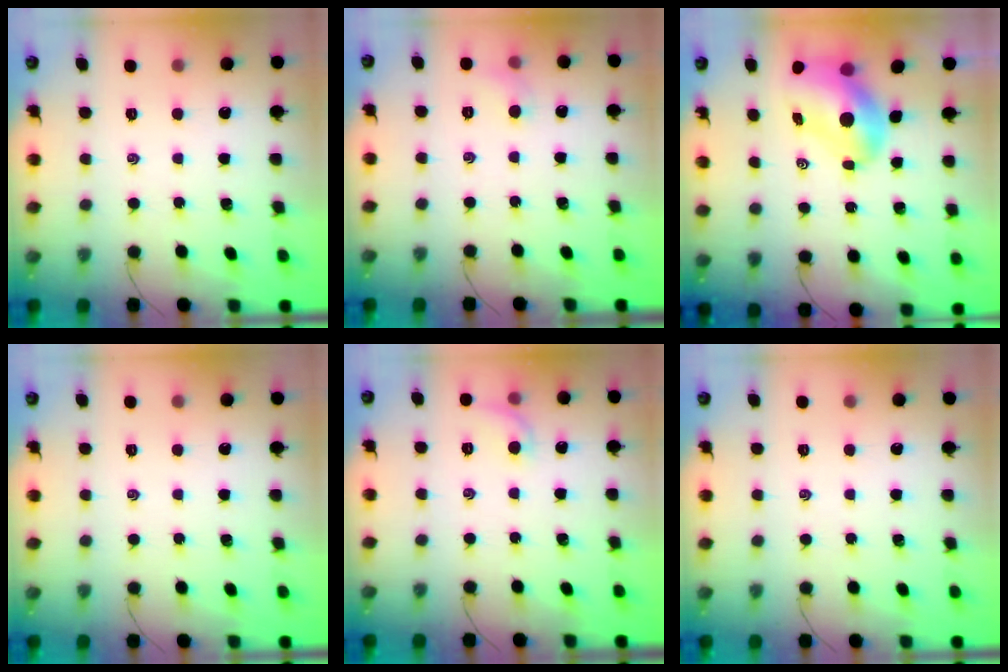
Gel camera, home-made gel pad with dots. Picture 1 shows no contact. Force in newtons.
{"total": 5.0, "press": 4.8, "slide": 1.5}
{"total": 9.4, "press": 8.9, "slide": 2.9}
{"total": 0.0}
{"total": 6.3, "press": 6.2, "slide": 1.2}
{"total": 0.0}